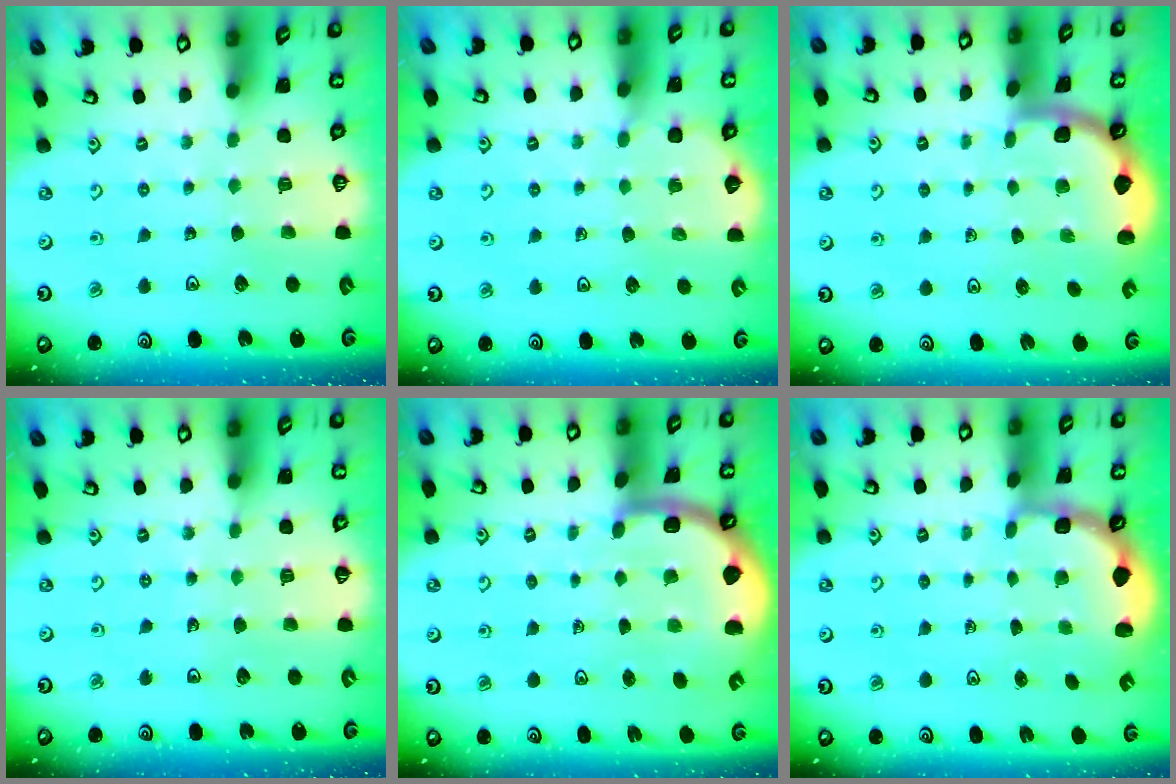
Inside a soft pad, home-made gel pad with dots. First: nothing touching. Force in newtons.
{"total": 2.3, "press": 2.3, "slide": 0.1}
{"total": 1.7, "press": 1.7, "slide": 0.0}
{"total": 3.3, "press": 3.1, "slide": 1.2}
{"total": 5.1, "press": 4.5, "slide": 2.5}
{"total": 2.5, "press": 1.9, "slide": 1.6}